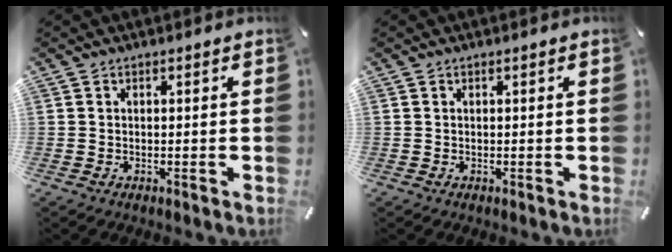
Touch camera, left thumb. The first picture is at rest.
{"total": 0.0}